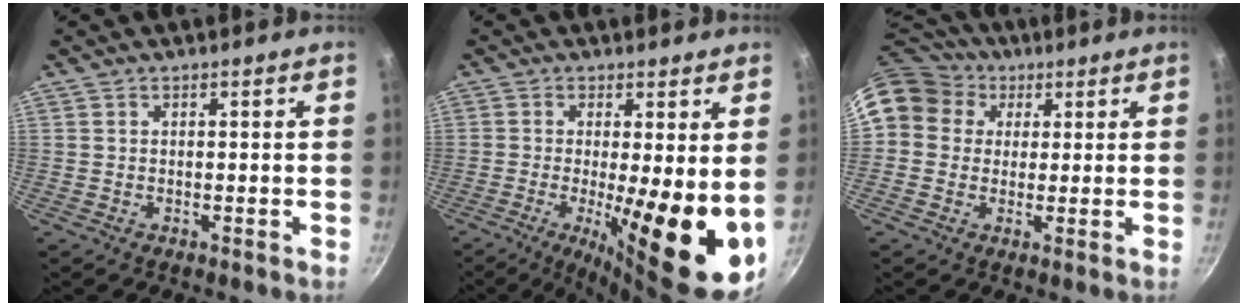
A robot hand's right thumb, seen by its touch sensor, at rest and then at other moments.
{"total": 16.6, "force": [-1.8, 4.1, 16.0], "torque": [-0.223, -0.028, -0.023]}
{"total": 13.8, "force": [4.7, 11.6, 5.6], "torque": [-0.102, 0.026, 0.072]}